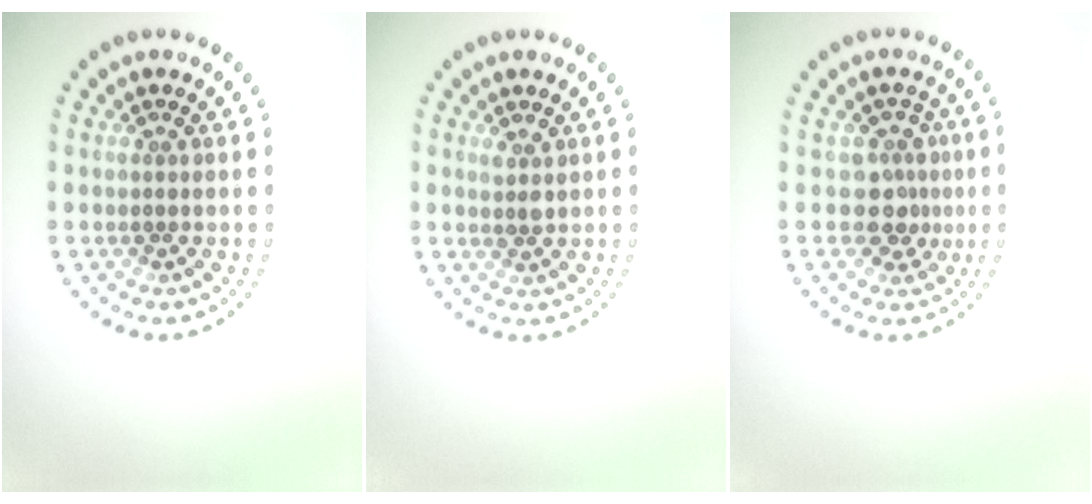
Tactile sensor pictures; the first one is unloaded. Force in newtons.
{"total": 1.3, "press": 1.1, "slide": 0.6}
{"total": 2.7, "press": 2.1, "slide": 1.7}